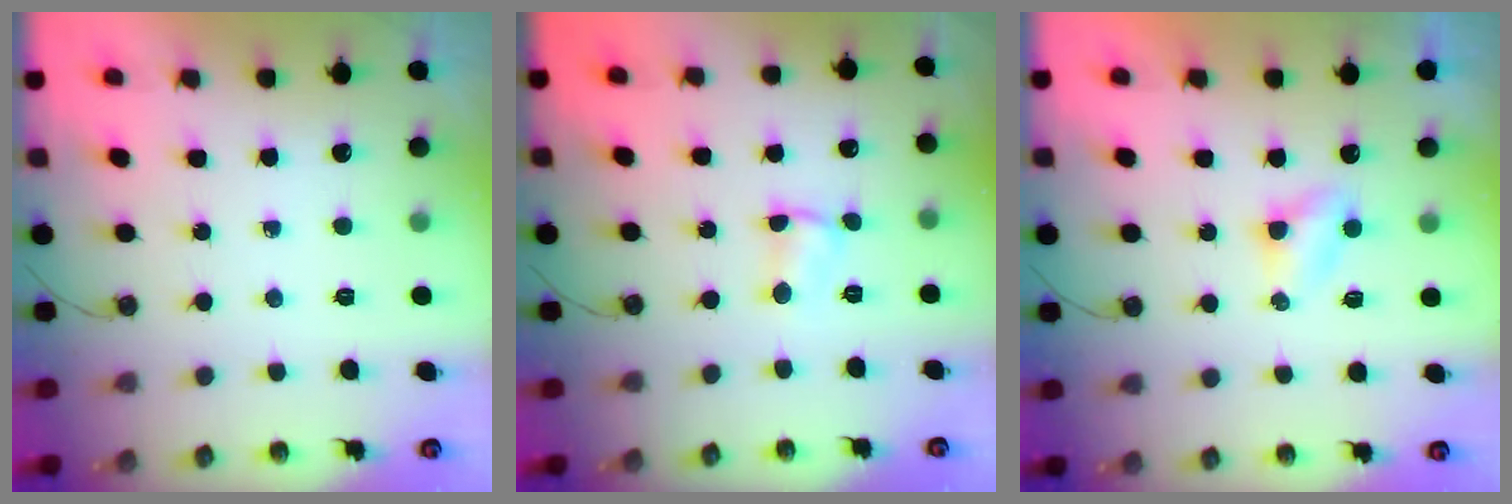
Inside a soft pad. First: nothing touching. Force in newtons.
{"total": 2.3, "press": 2.3, "slide": 0.3}
{"total": 3.7, "press": 3.7, "slide": 0.6}